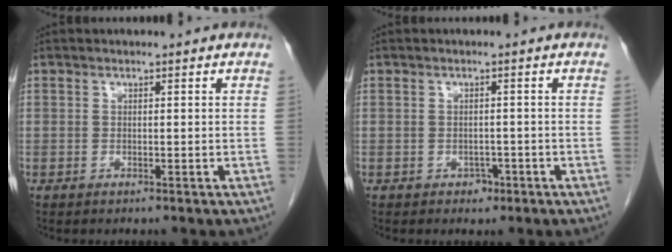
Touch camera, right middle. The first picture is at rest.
{"total": 1.6, "force": [-0.9, 1.2, 0.6], "torque": [-0.008, 0.004, -0.010]}